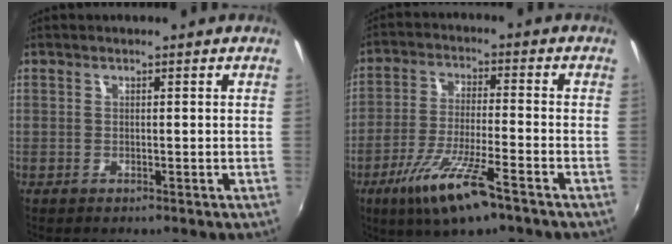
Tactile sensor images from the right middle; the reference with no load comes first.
{"total": 12.1, "force": [-7.0, 2.1, 9.6], "torque": [-0.200, -0.024, -0.129]}